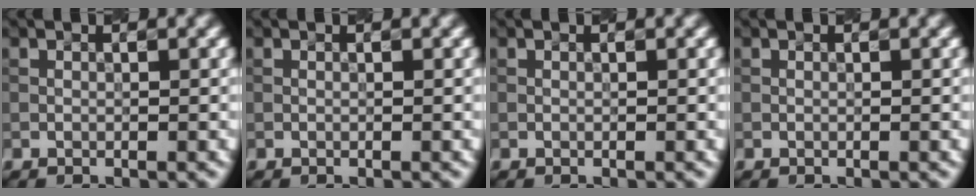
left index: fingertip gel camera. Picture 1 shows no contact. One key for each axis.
{"total": 0.0}
{"total": 0.0}
{"total": 0.0}